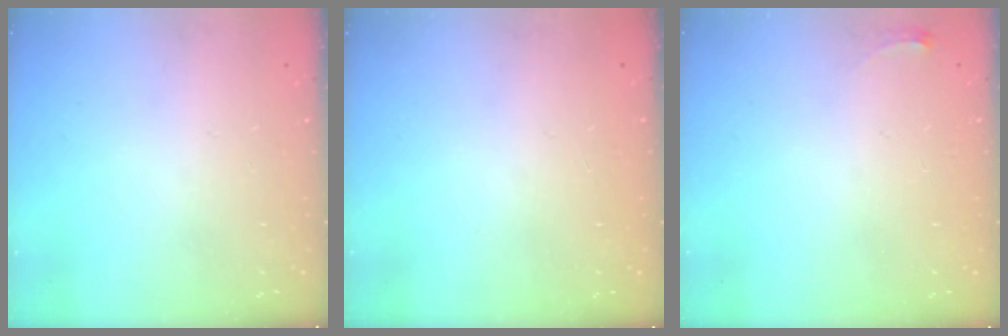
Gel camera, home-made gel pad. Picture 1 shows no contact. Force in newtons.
{"total": 0.0}
{"total": 2.8, "press": 2.8, "slide": 0.4}